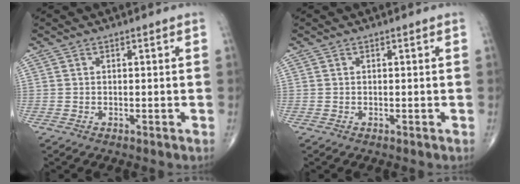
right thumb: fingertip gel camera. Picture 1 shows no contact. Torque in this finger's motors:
{"motor_torque": [0.00, 0.00, 0.04, 0.03, 0.00]}